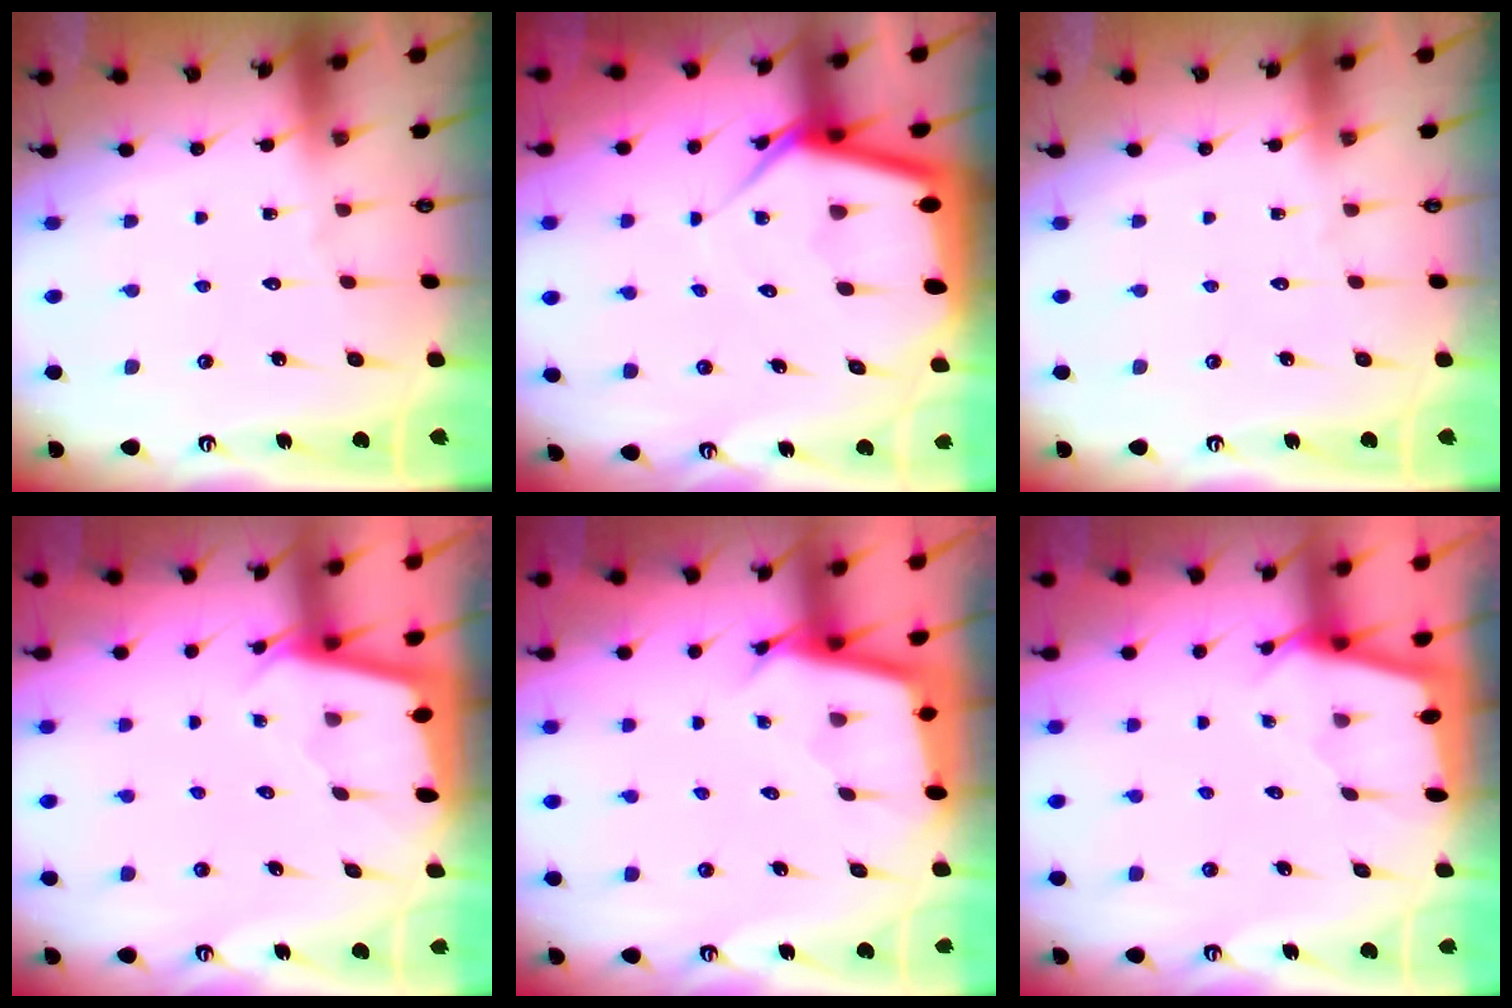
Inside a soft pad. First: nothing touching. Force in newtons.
{"total": 9.6, "press": 9.6, "slide": 0.8}
{"total": 0.0}
{"total": 1.8, "press": 1.7, "slide": 0.1}
{"total": 4.4, "press": 4.3, "slide": 0.3}
{"total": 2.2, "press": 2.2, "slide": 0.3}